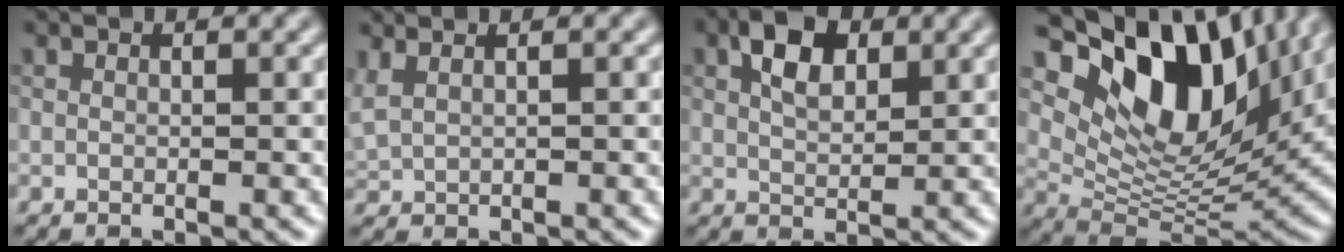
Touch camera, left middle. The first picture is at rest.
{"total": 1.8, "force": [1.3, 0.7, 1.1], "torque": [-0.028, 0.020, 0.022]}
{"total": 3.5, "force": [1.1, 2.0, 2.6], "torque": [-0.052, 0.010, 0.026]}
{"total": 14.0, "force": [6.7, 7.3, 9.9], "torque": [-0.175, 0.020, 0.126]}